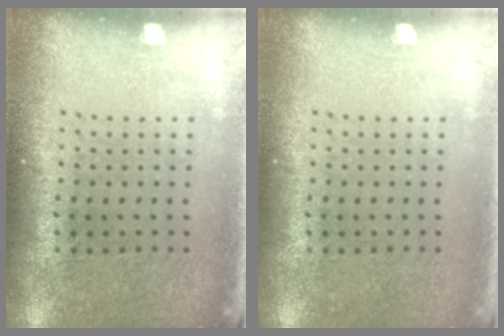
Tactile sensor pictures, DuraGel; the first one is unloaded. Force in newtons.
{"total": 0.0}